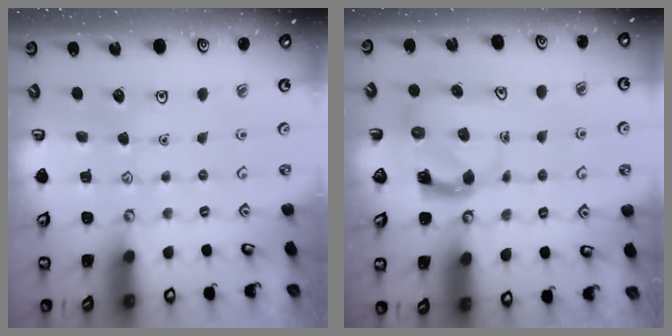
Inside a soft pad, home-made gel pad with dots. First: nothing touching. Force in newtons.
{"total": 3.8, "press": 3.7, "slide": 0.7}